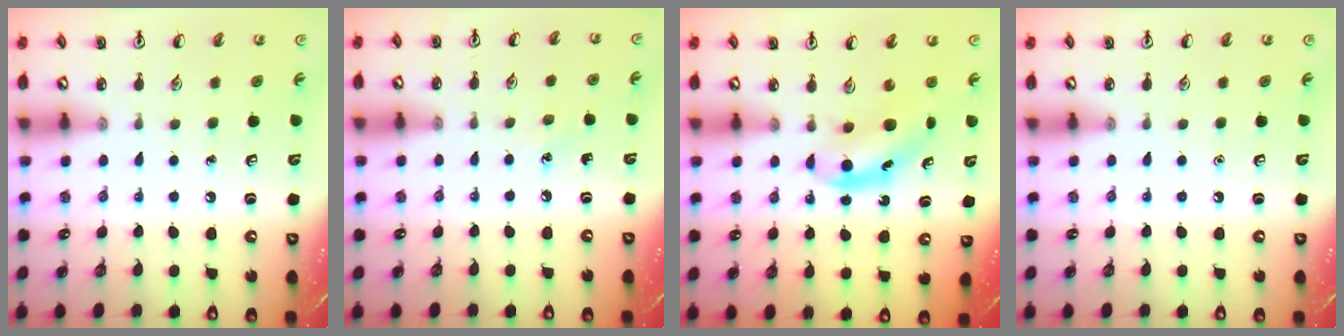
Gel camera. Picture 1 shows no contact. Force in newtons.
{"total": 3.6, "press": 3.4, "slide": 1.1}
{"total": 5.1, "press": 5.0, "slide": 0.9}
{"total": 0.0}